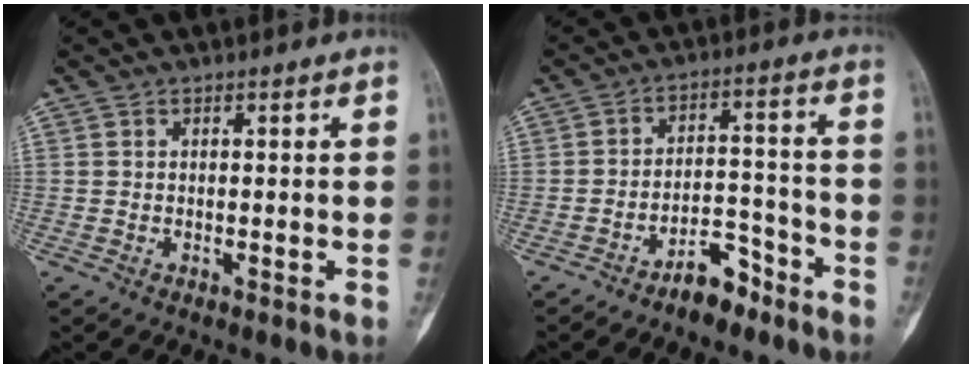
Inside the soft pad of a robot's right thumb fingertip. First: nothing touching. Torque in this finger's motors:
{"motor_torque": [0.95, 0.18, 0.69, -0.88, 0.09]}